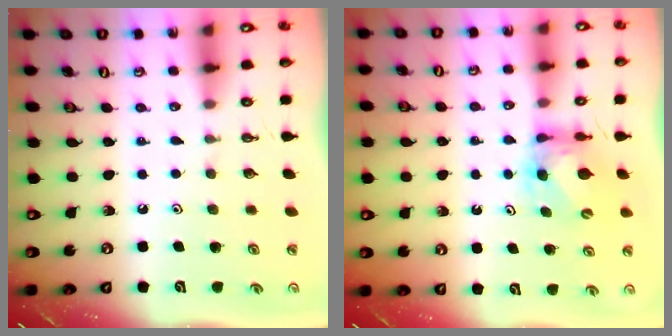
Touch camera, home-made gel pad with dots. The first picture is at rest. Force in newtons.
{"total": 6.3, "press": 6.3, "slide": 0.4}